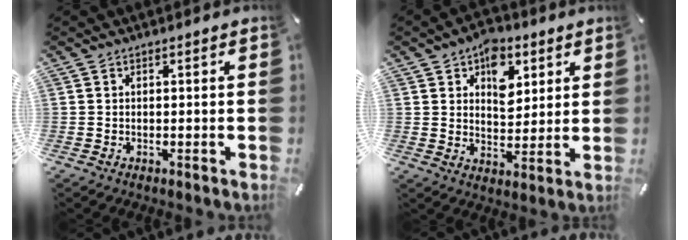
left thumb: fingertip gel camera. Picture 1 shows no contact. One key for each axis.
{"total": 8.8, "fx": 4.5, "fy": 6.2, "fz": 4.5, "tx": -0.041, "ty": -0.017, "tz": 0.073}